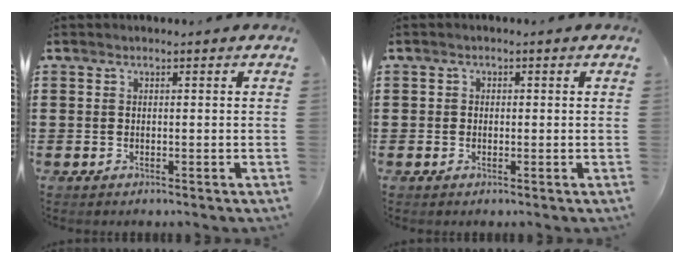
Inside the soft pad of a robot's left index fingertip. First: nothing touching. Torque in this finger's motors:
{"motor_torque": [0.07, 0.42, -0.08, -0.01]}